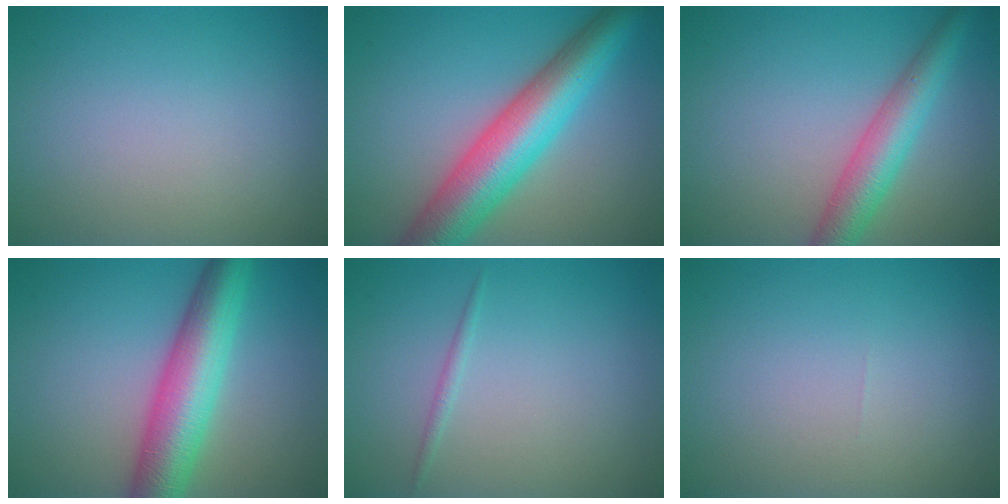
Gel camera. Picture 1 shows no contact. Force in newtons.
{"total": 9.0, "press": 9.0, "slide": 0.2}
{"total": 4.9, "press": 4.9, "slide": 0.1}
{"total": 7.9, "press": 7.9, "slide": 0.1}
{"total": 0.7, "press": 0.7, "slide": 0.0}
{"total": 0.0}